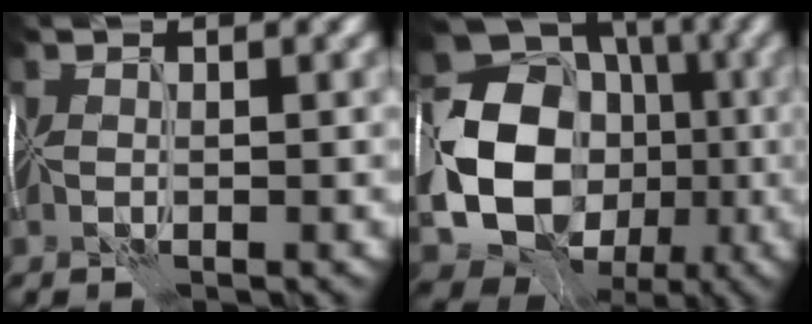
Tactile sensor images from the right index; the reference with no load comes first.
{"total": 15.1, "force": [-2.7, 12.5, 7.9], "torque": [-0.155, -0.020, -0.041]}